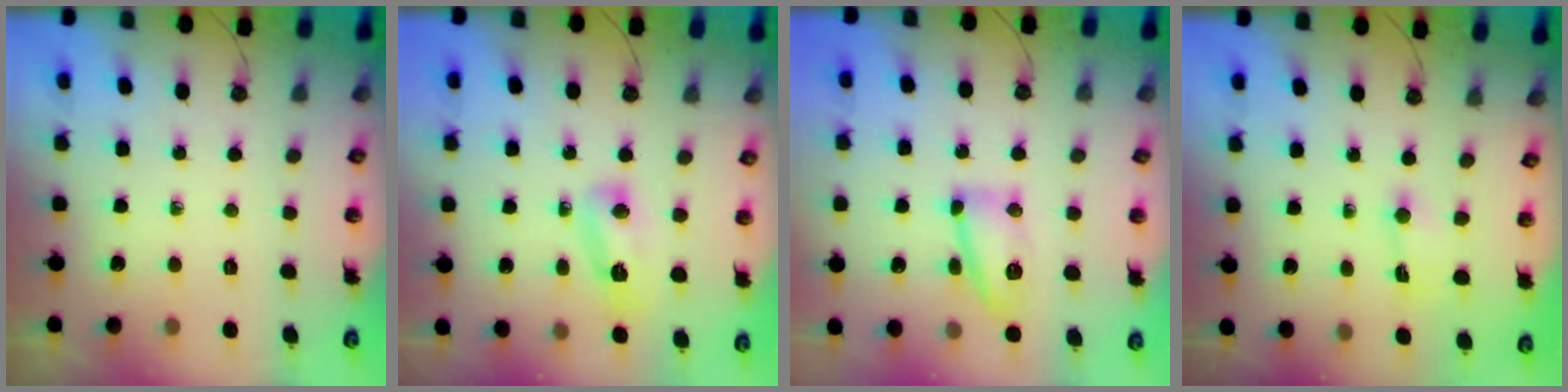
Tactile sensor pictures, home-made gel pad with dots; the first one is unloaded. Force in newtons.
{"total": 13.4, "press": 7.3, "slide": 11.3}
{"total": 11.4, "press": 11.4, "slide": 0.6}
{"total": 1.0, "press": 0.9, "slide": 0.5}